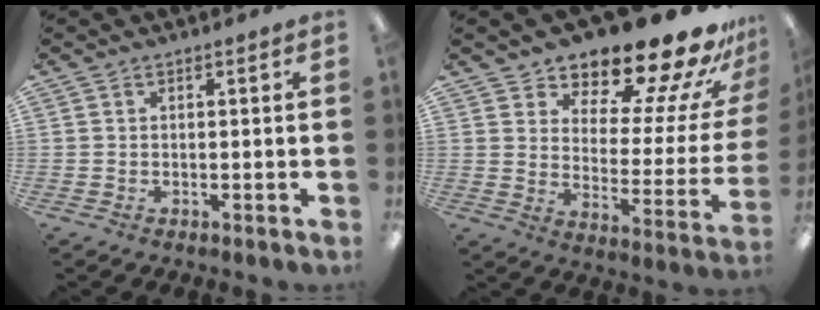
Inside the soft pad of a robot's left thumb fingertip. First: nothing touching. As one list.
[{"total": 17.7, "force": [15.1, 4.9, 7.8], "torque": [-0.111, -0.122, 0.247]}]